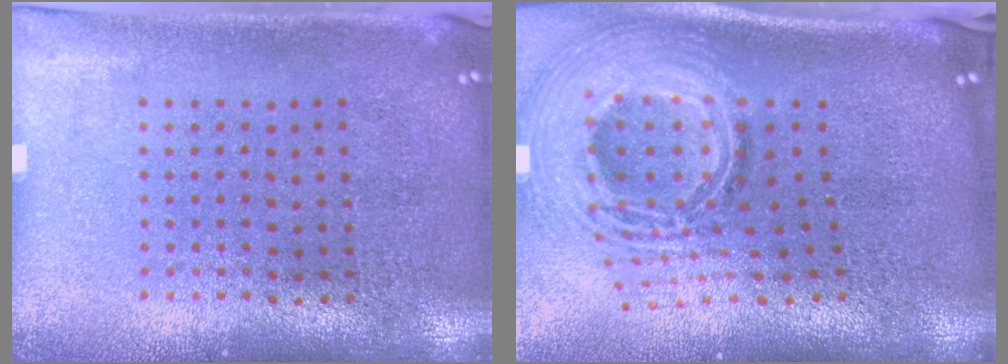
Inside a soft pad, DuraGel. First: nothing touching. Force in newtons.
{"total": 3.1, "press": 2.1, "slide": 2.2}